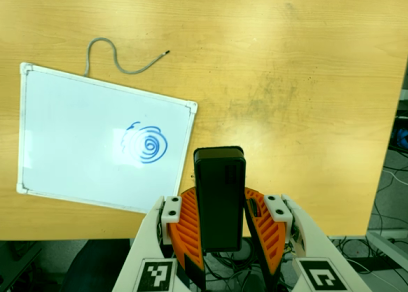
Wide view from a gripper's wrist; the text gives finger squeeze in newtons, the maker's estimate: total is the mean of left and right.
{"total": 5.3, "left": 5.4, "right": 5.3}